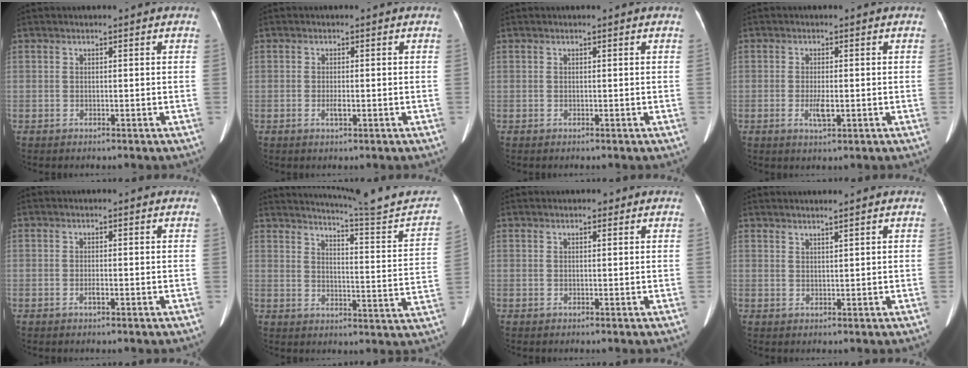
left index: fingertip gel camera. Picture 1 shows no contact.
{"total": 1.2, "force": [-0.4, 0.3, 1.1], "torque": [-0.025, -0.003, -0.006]}
{"total": 0.0}
{"total": 2.6, "force": [-0.7, 0.7, 2.4], "torque": [-0.052, -0.005, -0.009]}
{"total": 0.8, "force": [-0.4, 0.1, 0.7], "torque": [-0.017, -0.002, -0.005]}
{"total": 18.6, "force": [17.3, -0.8, 6.7], "torque": [-0.096, -0.067, 0.214]}
{"total": 1.0, "force": [0.6, 0.4, 0.6], "torque": [-0.012, 0.006, 0.008]}
{"total": 1.4, "force": [1.2, -0.4, 0.5], "torque": [-0.015, -0.005, 0.027]}